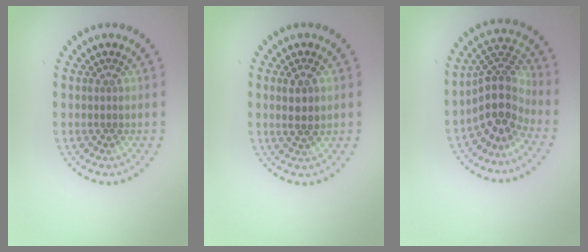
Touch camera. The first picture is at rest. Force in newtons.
{"total": 2.3, "press": 2.2, "slide": 0.6}
{"total": 4.6, "press": 3.4, "slide": 3.0}